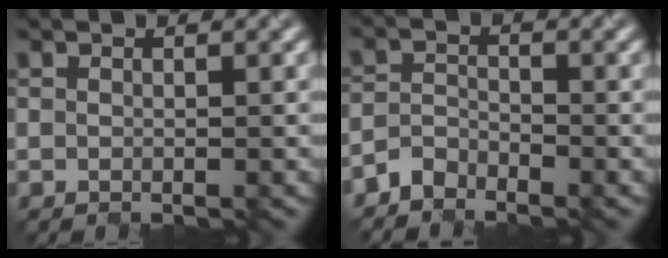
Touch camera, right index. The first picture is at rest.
{"total": 2.1, "force": [-2.1, 0.5, -0.1], "torque": [0.002, 0.004, -0.046]}